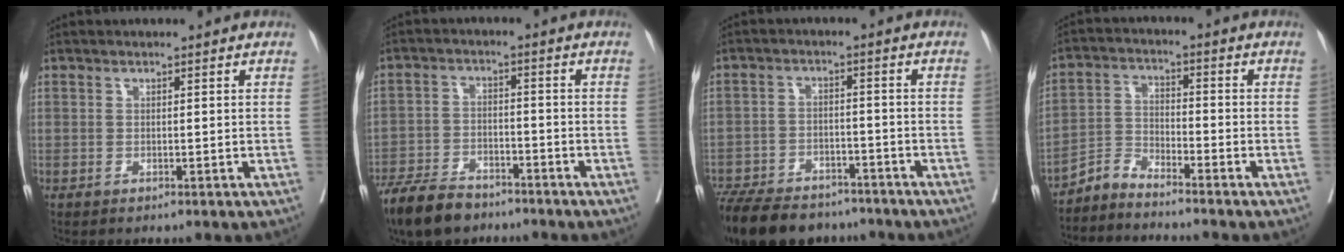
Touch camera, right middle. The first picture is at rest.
{"total": 8.8, "force": [-7.3, 3.4, 3.6], "torque": [-0.063, -0.012, -0.133]}
{"total": 16.4, "force": [-13.4, 6.8, 6.6], "torque": [-0.149, -0.011, -0.198]}
{"total": 4.2, "force": [-4.2, -0.1, -0.1], "torque": [0.001, -0.003, -0.081]}